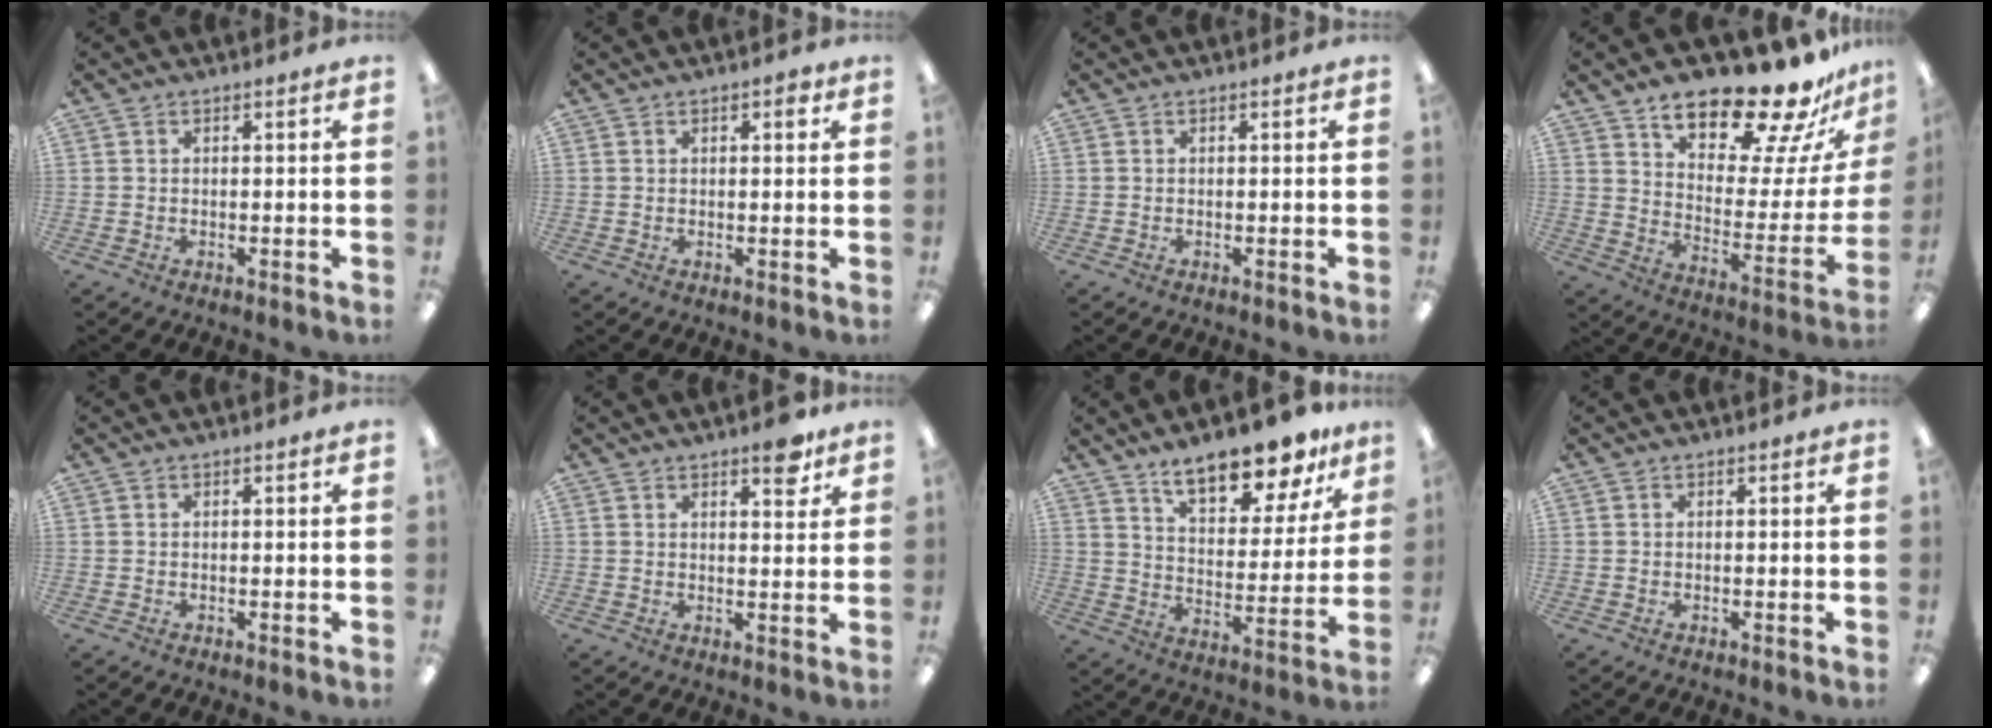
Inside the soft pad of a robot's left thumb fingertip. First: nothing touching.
{"total": 1.8, "force": [0.9, 0.9, 1.3], "torque": [-0.011, -0.003, 0.012]}
{"total": 0.0}
{"total": 20.7, "force": [16.7, 6.2, 10.6], "torque": [-0.149, -0.130, 0.274]}
{"total": 0.0}
{"total": 5.9, "force": [4.2, 2.1, 3.6], "torque": [-0.033, -0.026, 0.064]}
{"total": 15.4, "force": [12.7, 5.2, 7.0], "torque": [-0.106, -0.081, 0.221]}
{"total": 0.0}